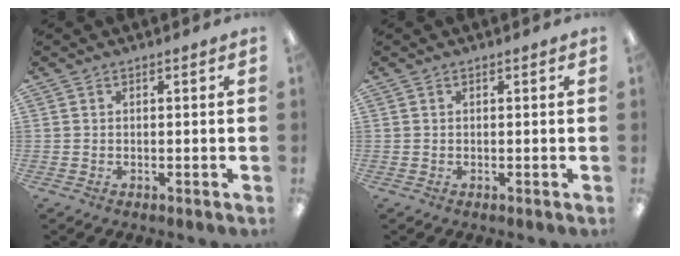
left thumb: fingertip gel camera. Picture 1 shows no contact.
{"total": 0.0}